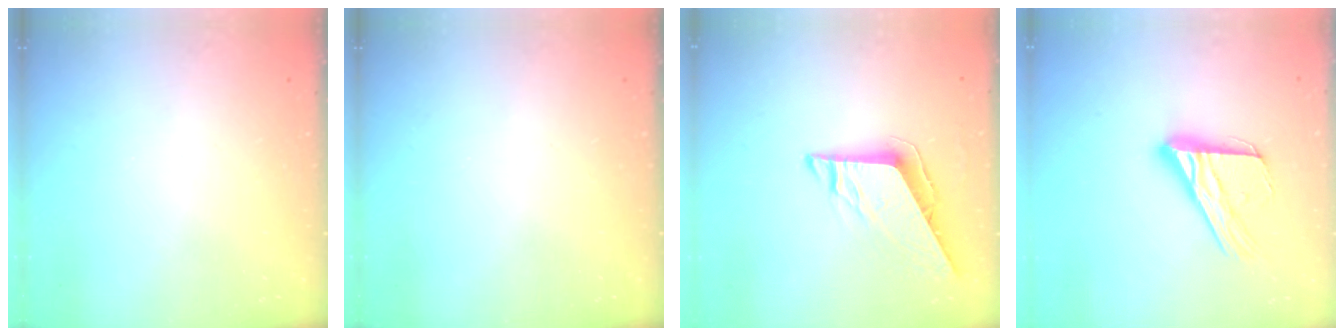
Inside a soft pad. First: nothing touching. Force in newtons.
{"total": 0.0}
{"total": 8.1, "press": 8.1, "slide": 0.3}
{"total": 17.1, "press": 17.0, "slide": 1.7}